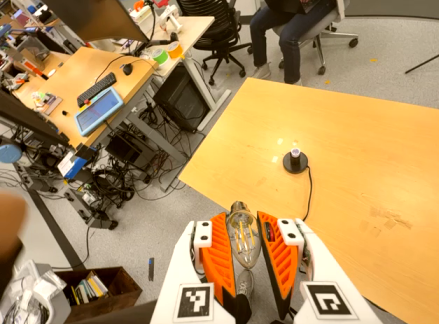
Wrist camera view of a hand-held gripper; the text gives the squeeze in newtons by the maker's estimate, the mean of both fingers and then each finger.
{"total": 12.5, "left": 13.1, "right": 11.9}